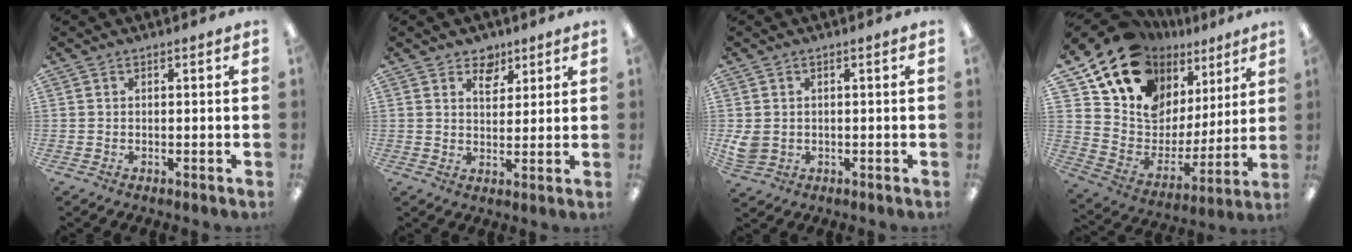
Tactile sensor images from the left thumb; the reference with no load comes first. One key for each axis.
{"total": 5.2, "fx": 3.7, "fy": 3.2, "fz": 1.6, "tx": -0.007, "ty": -0.022, "tz": 0.063}
{"total": 3.7, "fx": 0.1, "fy": 3.2, "fz": 1.8, "tx": -0.041, "ty": 0.002, "tz": 0.004}
{"total": 17.5, "fx": 12.8, "fy": 10.4, "fz": 5.8, "tx": -0.121, "ty": -0.104, "tz": 0.240}